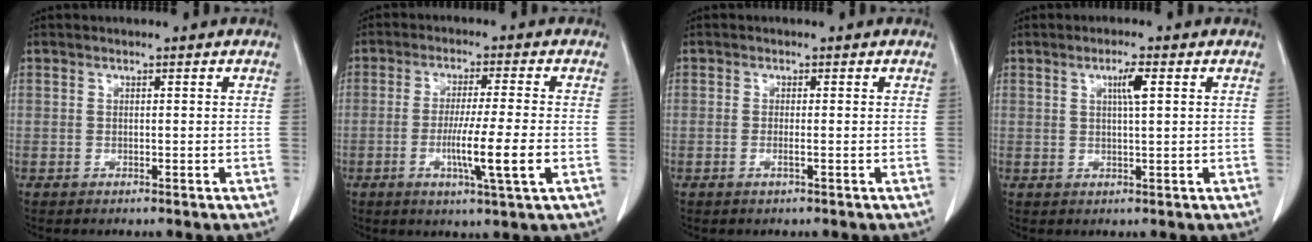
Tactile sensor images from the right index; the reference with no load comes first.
{"total": 8.6, "force": [-2.2, -0.8, 8.2], "torque": [-0.142, -0.019, -0.040]}
{"total": 1.0, "force": [-0.3, -0.1, 0.9], "torque": [-0.017, -0.001, -0.005]}
{"total": 3.0, "force": [1.1, 0.0, 2.8], "torque": [-0.050, 0.000, 0.018]}